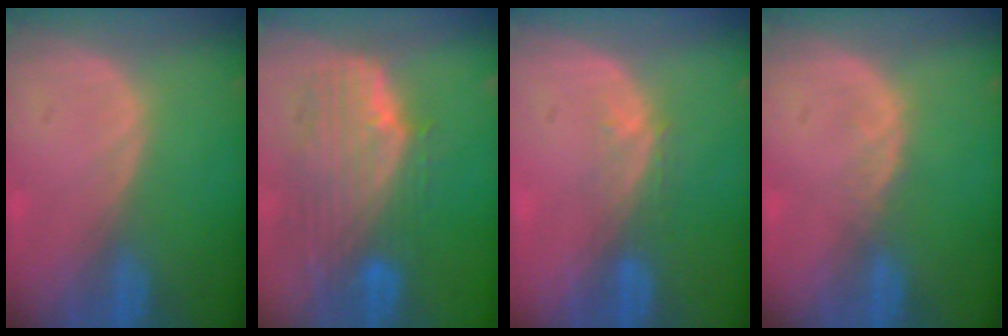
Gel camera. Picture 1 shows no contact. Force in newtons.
{"total": 9.9, "press": 8.8, "slide": 4.5}
{"total": 2.9, "press": 2.4, "slide": 1.7}
{"total": 1.1, "press": 1.1, "slide": 0.2}